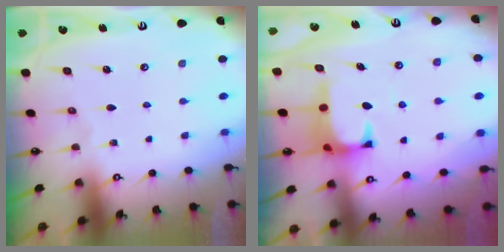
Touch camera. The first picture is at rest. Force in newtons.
{"total": 1.4, "press": 1.2, "slide": 0.8}